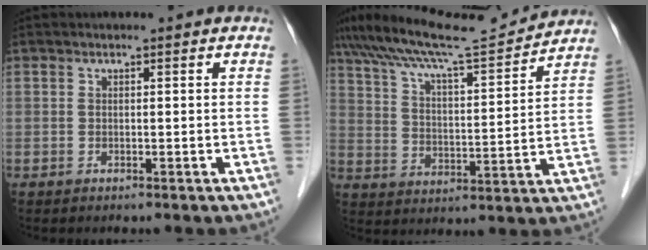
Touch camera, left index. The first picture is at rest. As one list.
[{"total": 14.6, "force": [13.8, -0.5, 4.8], "torque": [-0.097, 0.002, 0.223]}]